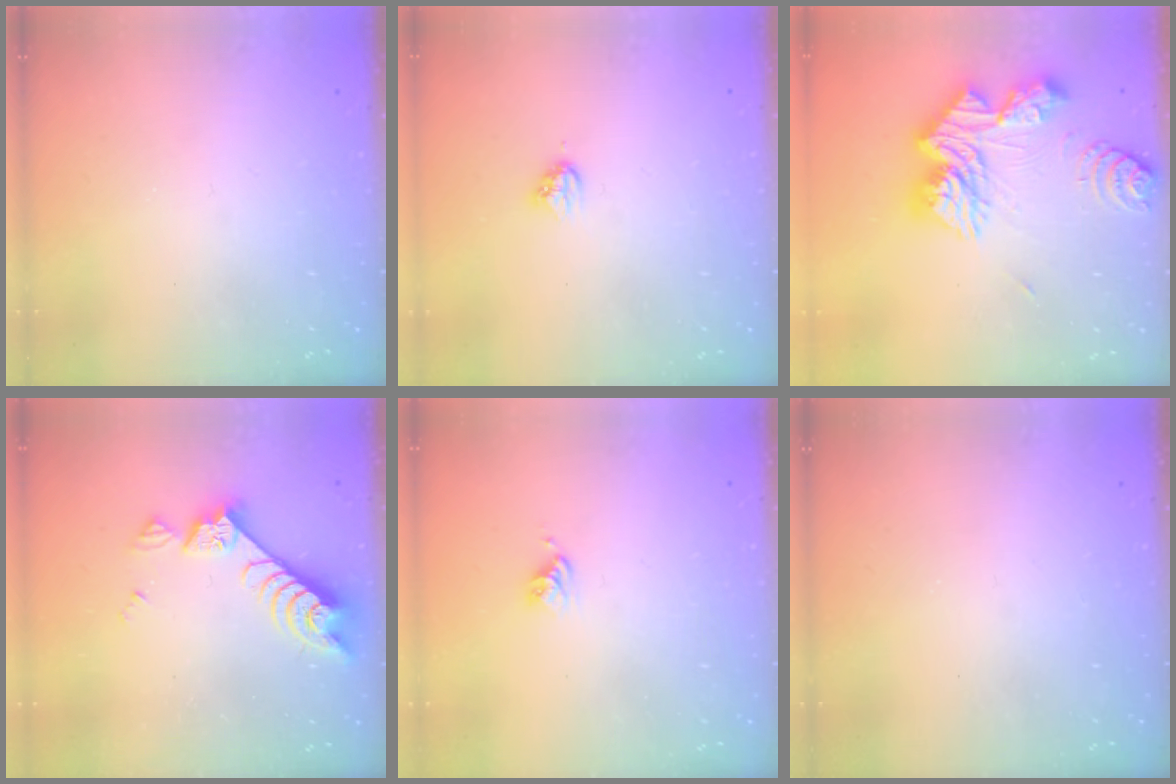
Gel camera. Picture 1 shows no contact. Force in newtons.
{"total": 3.8, "press": 3.8, "slide": 0.3}
{"total": 19.9, "press": 19.8, "slide": 1.7}
{"total": 8.3, "press": 8.2, "slide": 1.3}
{"total": 3.7, "press": 3.7, "slide": 0.6}
{"total": 0.0}